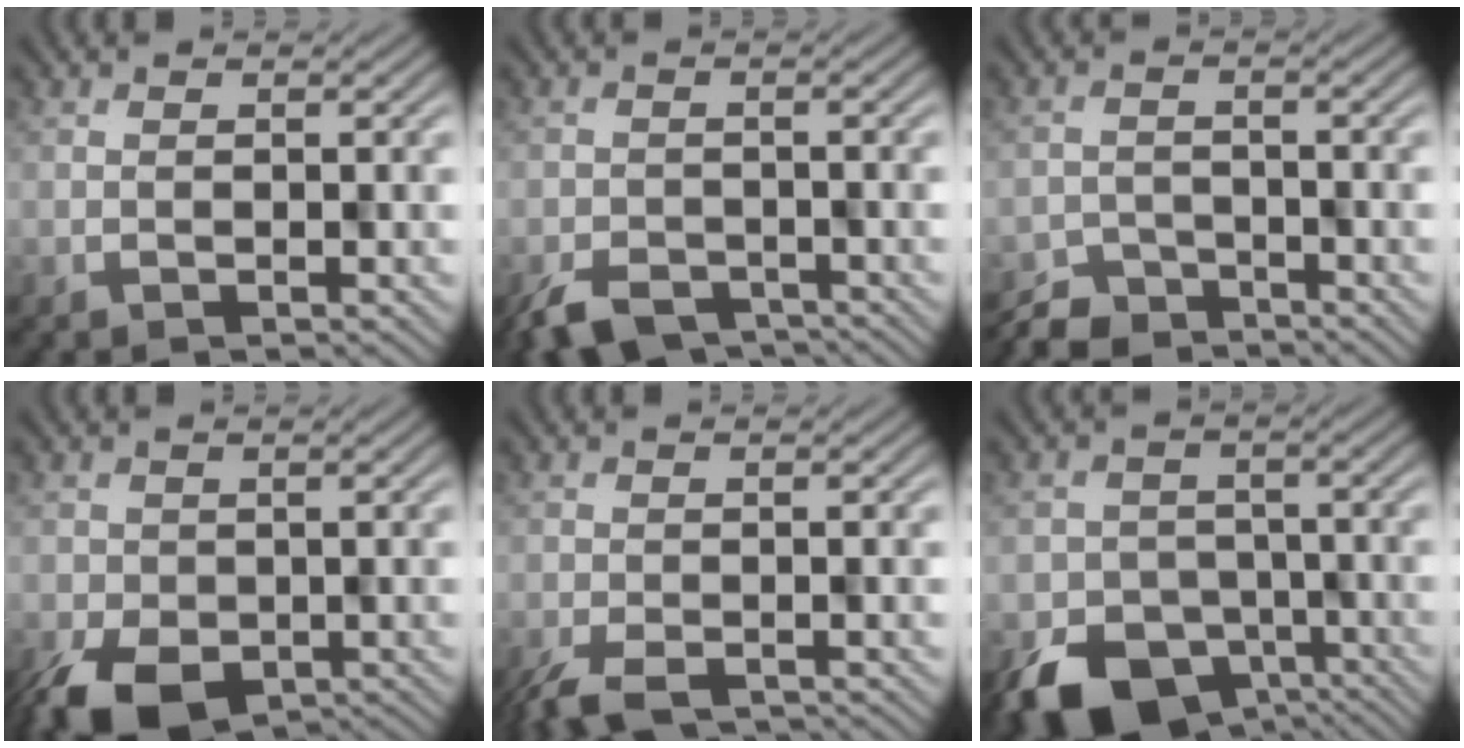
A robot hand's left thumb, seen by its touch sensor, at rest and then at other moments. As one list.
[{"total": 5.2, "force": [-4.1, 2.4, 2.3], "torque": [-0.043, -0.018, -0.068]}, {"total": 4.6, "force": [-4.4, 1.4, 0.2], "torque": [0.000, -0.011, -0.074]}, {"total": 8.0, "force": [-4.2, 4.6, 5.0], "torque": [-0.100, -0.038, -0.056]}, {"total": 4.6, "force": [-3.5, 1.3, 2.8], "torque": [-0.054, -0.018, -0.058]}, {"total": 9.3, "force": [-5.6, 6.3, 3.8], "torque": [-0.063, -0.033, -0.088]}]